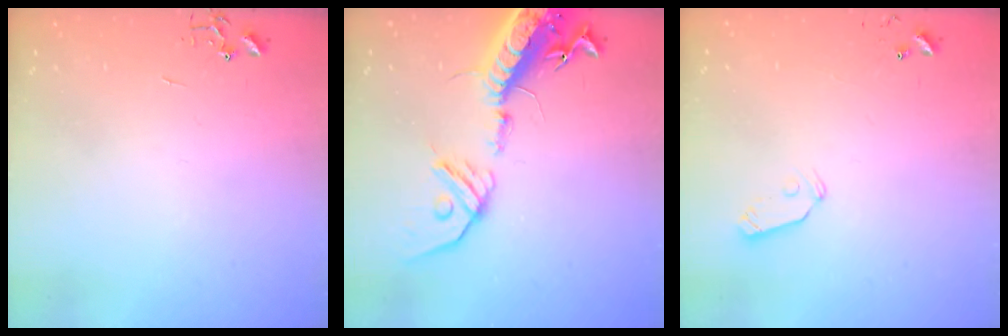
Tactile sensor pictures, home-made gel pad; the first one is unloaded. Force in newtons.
{"total": 20.4, "press": 19.9, "slide": 4.3}
{"total": 5.3, "press": 5.3, "slide": 0.1}